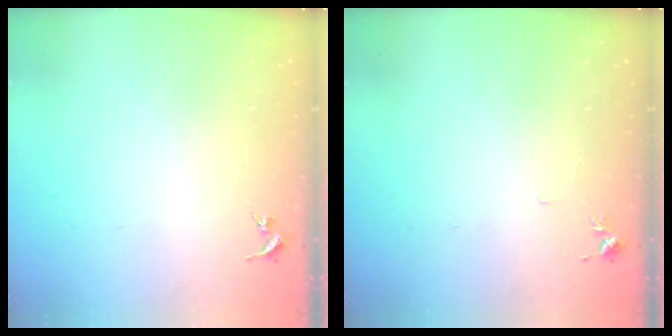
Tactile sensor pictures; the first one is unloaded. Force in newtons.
{"total": 4.3, "press": 4.2, "slide": 0.6}